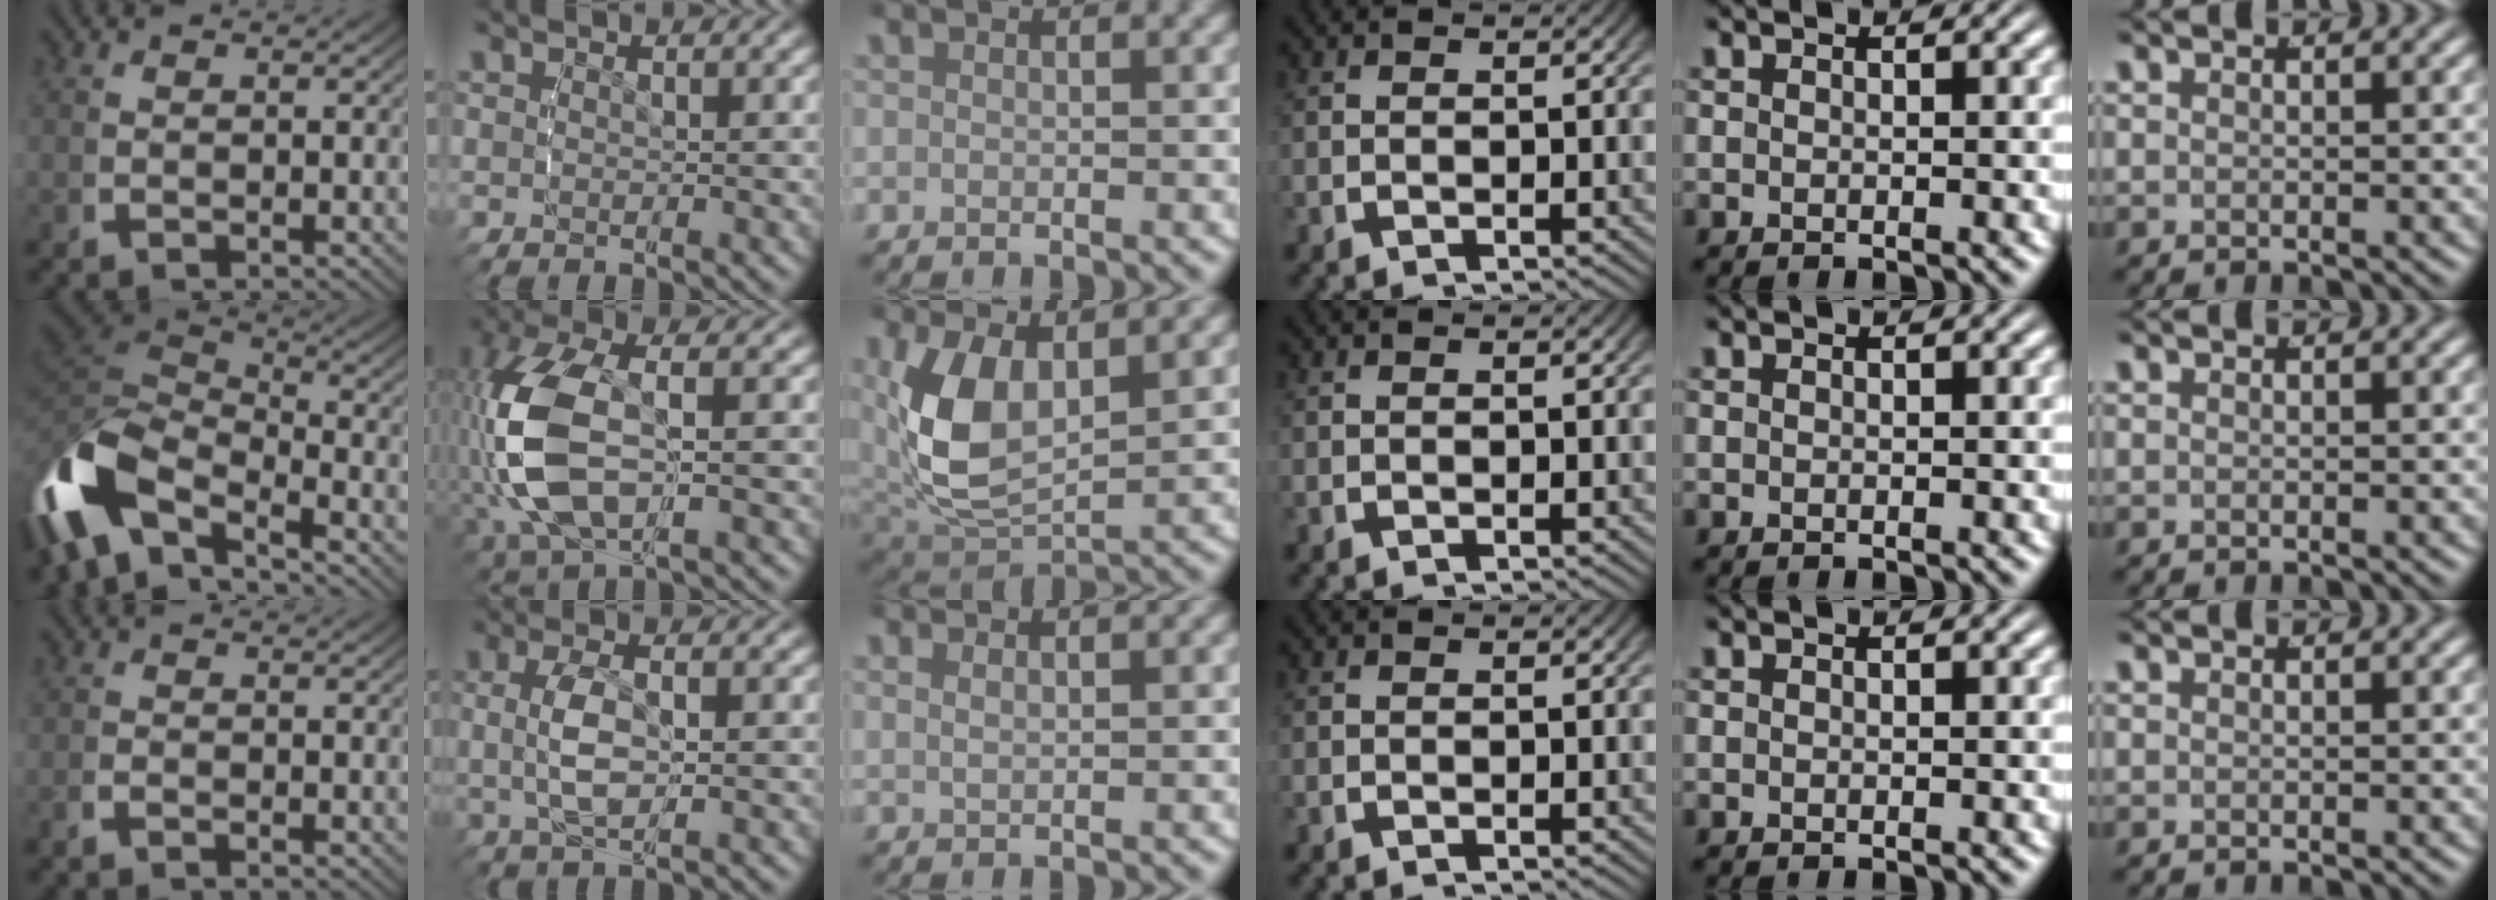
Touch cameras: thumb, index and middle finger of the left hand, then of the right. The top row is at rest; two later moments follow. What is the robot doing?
{"motion": "lift_and_place", "object": "pen"}